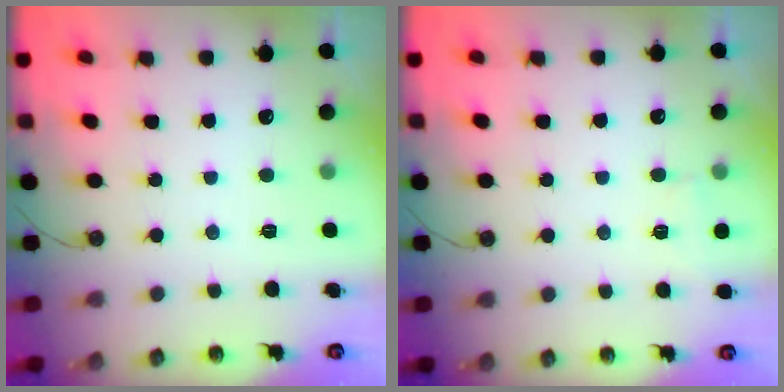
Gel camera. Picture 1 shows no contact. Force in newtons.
{"total": 2.6, "press": 2.4, "slide": 0.9}